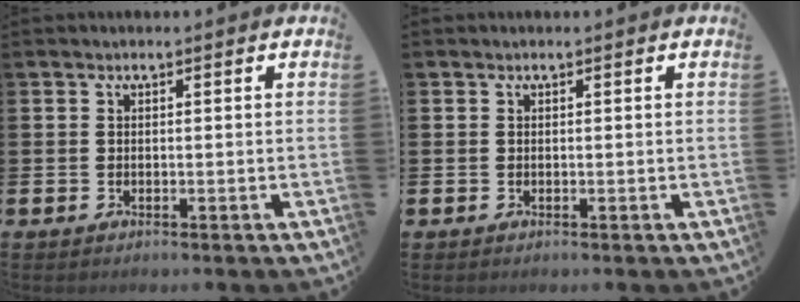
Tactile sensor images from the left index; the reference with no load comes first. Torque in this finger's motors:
{"motor_torque": [-0.12, -0.11, -0.05, -0.04]}